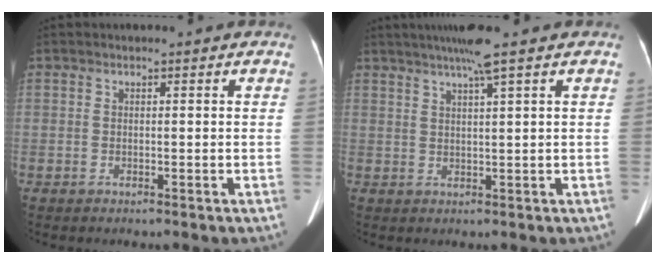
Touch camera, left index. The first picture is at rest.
{"total": 4.7, "force": [3.2, -1.1, 3.3], "torque": [-0.058, 0.009, 0.056]}